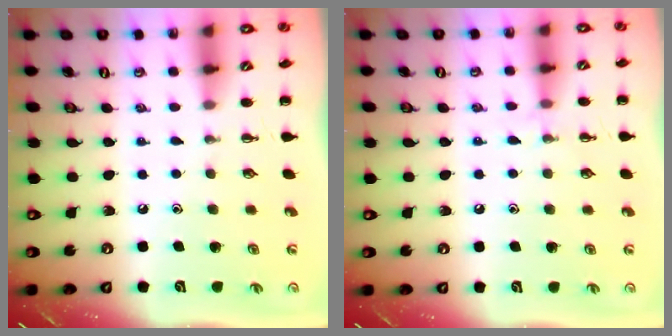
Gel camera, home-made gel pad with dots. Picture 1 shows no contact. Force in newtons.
{"total": 6.1, "press": 5.8, "slide": 1.9}